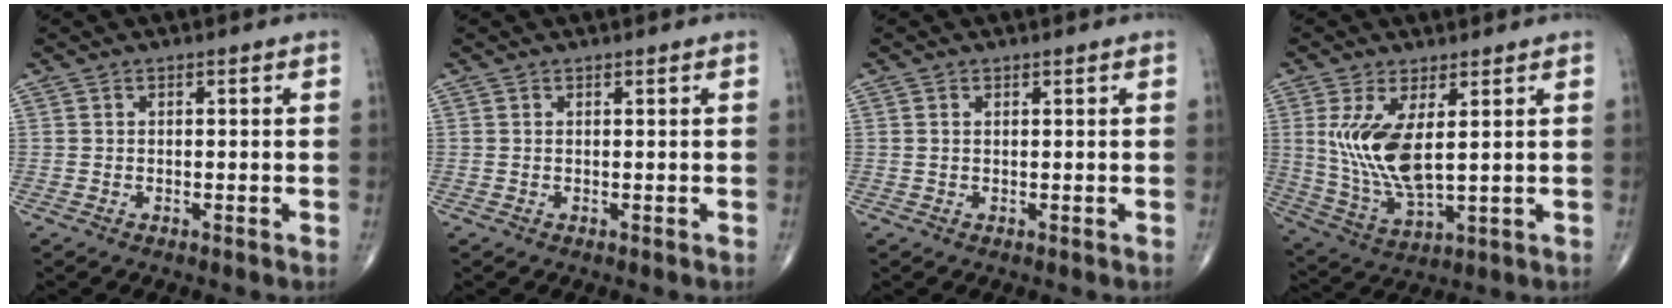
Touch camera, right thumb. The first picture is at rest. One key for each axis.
{"total": 0.0}
{"total": 0.7, "fx": 0.2, "fy": 0.4, "fz": 0.5, "tx": -0.013, "ty": 0.004, "tz": 0.005}
{"total": 11.7, "fx": 2.4, "fy": 4.6, "fz": 10.5, "tx": -0.220, "ty": -0.024, "tz": 0.061}